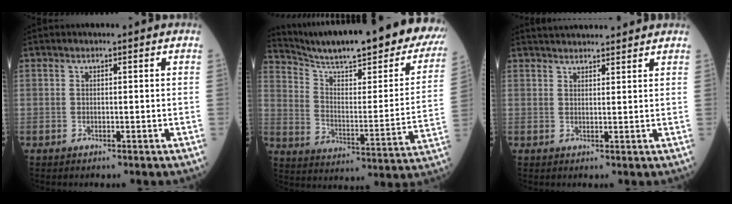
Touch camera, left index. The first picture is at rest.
{"total": 29.7, "force": [25.4, 4.0, 15.0], "torque": [-0.232, -0.074, 0.335]}
{"total": 7.8, "force": [7.4, 1.2, 2.3], "torque": [-0.033, 0.033, 0.101]}